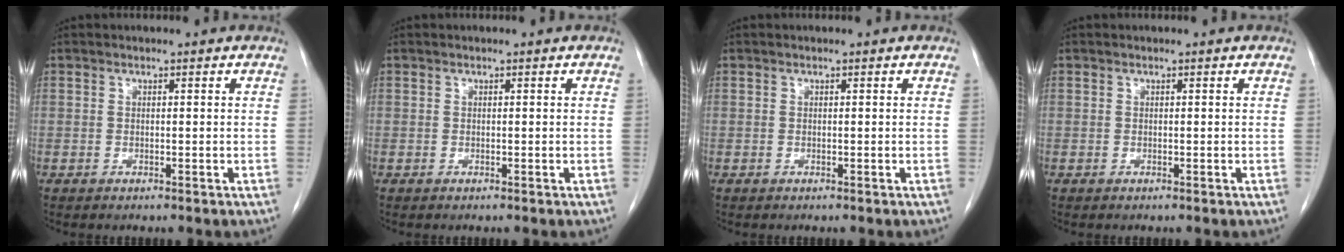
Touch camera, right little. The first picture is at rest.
{"total": 0.0}
{"total": 0.0}
{"total": 0.0}